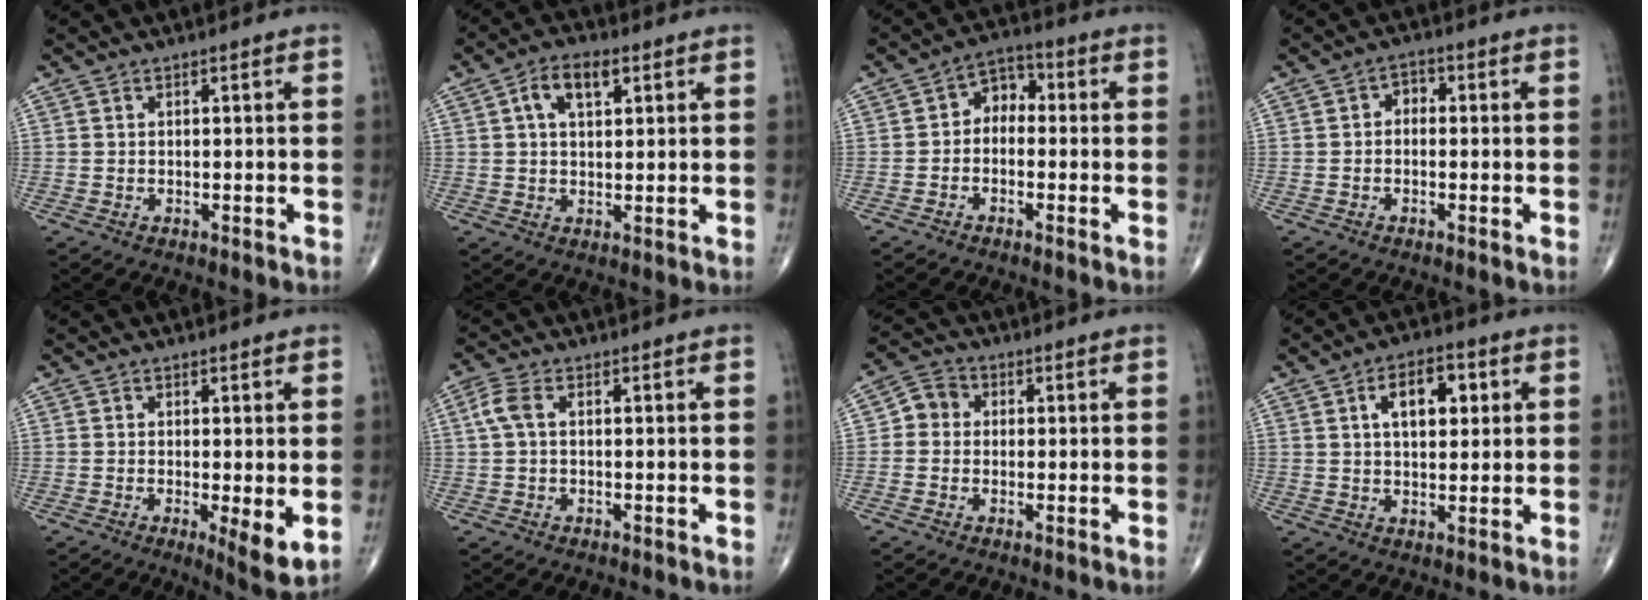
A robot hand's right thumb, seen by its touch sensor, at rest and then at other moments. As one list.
[{"total": 6.6, "force": [2.4, 3.6, 5.0], "torque": [-0.080, 0.008, 0.039]}, {"total": 5.1, "force": [-0.5, 3.8, 3.3], "torque": [-0.027, 0.027, -0.026]}, {"total": 2.6, "force": [-0.1, 2.0, 1.6], "torque": [-0.009, 0.012, -0.014]}, {"total": 5.6, "force": [-0.7, 1.4, 5.4], "torque": [-0.084, -0.019, -0.012]}, {"total": 3.6, "force": [0.5, 1.9, 2.9], "torque": [-0.077, 0.011, 0.006]}, {"total": 4.6, "force": [0.0, 4.1, 1.9], "torque": [-0.014, 0.012, -0.012]}, {"total": 8.8, "force": [2.7, 4.7, 6.8], "torque": [-0.082, 0.001, 0.040]}]